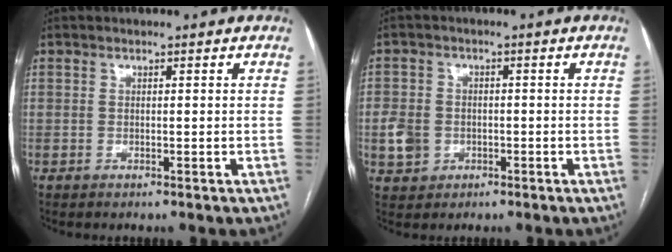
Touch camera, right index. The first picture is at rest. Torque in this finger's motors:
{"motor_torque": [0.20, 0.13, 0.07, 0.01]}